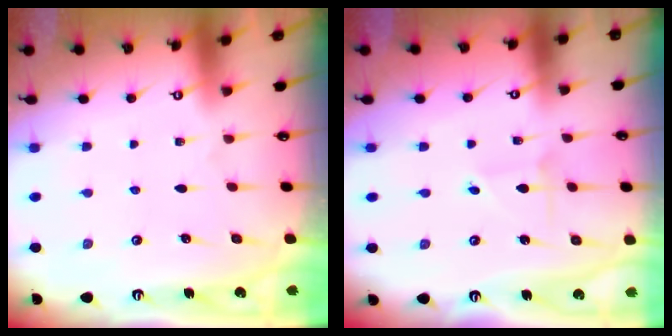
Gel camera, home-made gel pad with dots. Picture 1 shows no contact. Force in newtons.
{"total": 1.3, "press": 1.3, "slide": 0.1}